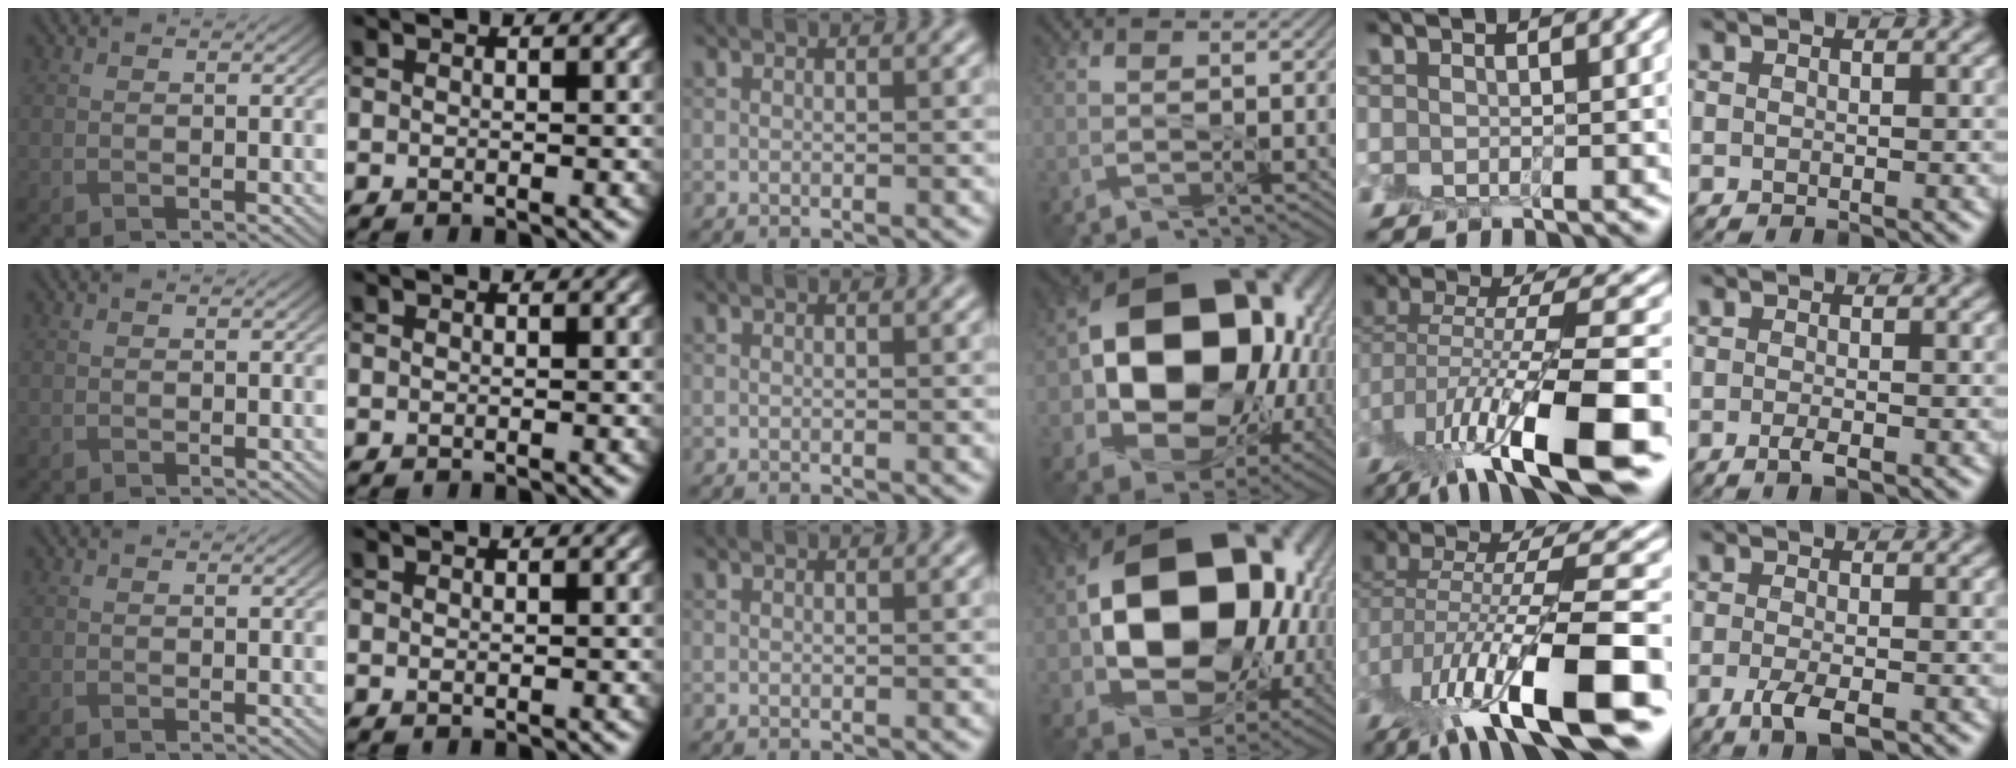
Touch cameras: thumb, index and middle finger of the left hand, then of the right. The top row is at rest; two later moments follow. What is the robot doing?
{"motion": "peel", "object": "envelope seal"}